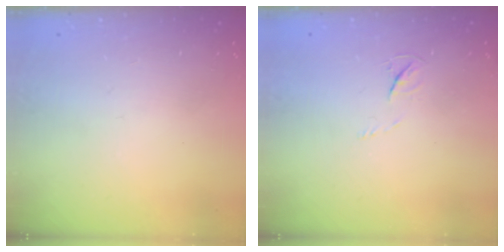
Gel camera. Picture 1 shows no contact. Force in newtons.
{"total": 3.6, "press": 3.6, "slide": 0.5}